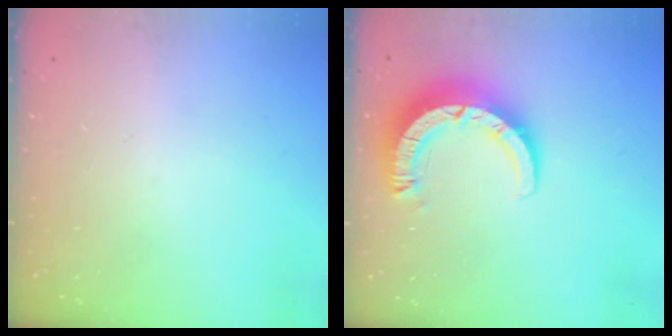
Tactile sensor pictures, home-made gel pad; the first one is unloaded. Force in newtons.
{"total": 9.2, "press": 9.2, "slide": 1.2}